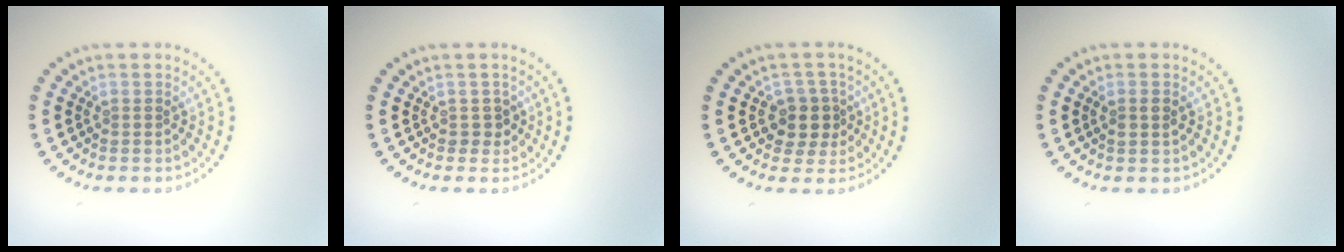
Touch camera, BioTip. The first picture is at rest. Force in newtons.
{"total": 1.1, "press": 0.9, "slide": 0.6}
{"total": 2.8, "press": 2.5, "slide": 1.2}
{"total": 1.1, "press": 1.0, "slide": 0.4}